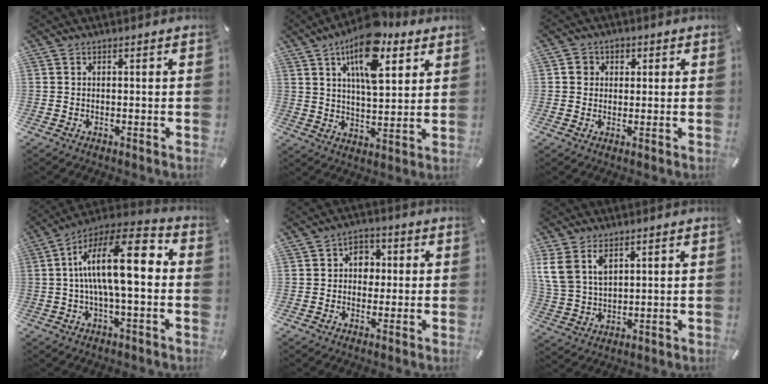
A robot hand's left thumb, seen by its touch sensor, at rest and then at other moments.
{"total": 15.6, "force": [8.9, 7.0, 10.7], "torque": [-0.168, -0.031, 0.150]}
{"total": 3.5, "force": [0.3, 3.4, 0.9], "torque": [-0.008, 0.006, 0.000]}
{"total": 17.3, "force": [1.8, 6.2, 16.1], "torque": [-0.279, -0.006, 0.025]}
{"total": 5.1, "force": [0.2, 4.4, 2.6], "torque": [-0.024, 0.004, -0.005]}
{"total": 8.3, "force": [4.5, 5.4, 4.3], "torque": [-0.121, -0.011, 0.084]}